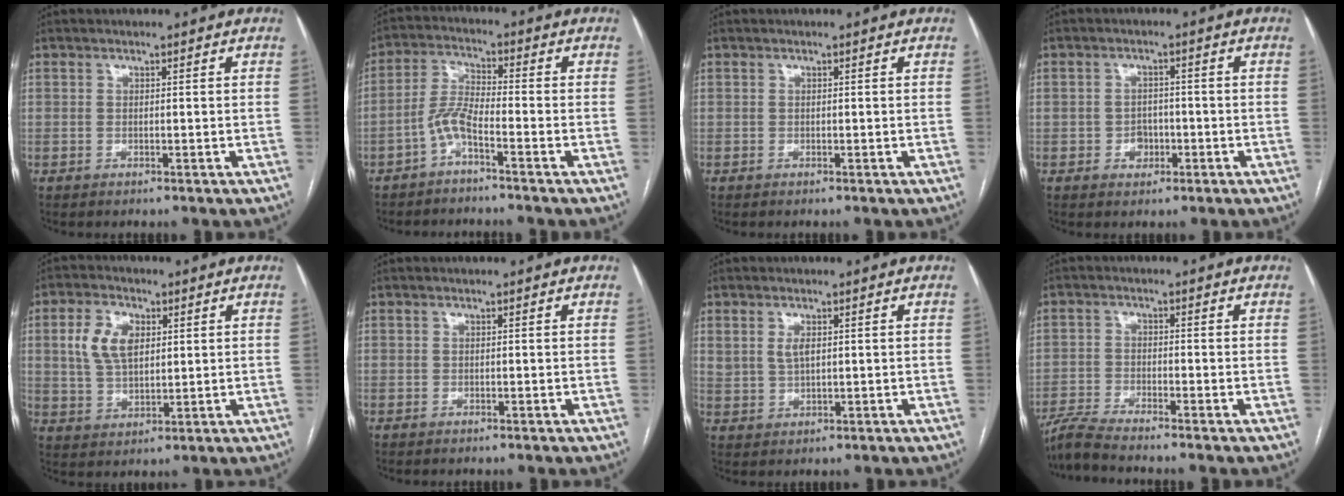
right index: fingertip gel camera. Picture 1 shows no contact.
{"total": 4.5, "force": [-2.9, 0.5, 3.4], "torque": [-0.078, 0.009, -0.063]}
{"total": 0.0}
{"total": 2.8, "force": [-0.8, 2.3, 1.3], "torque": [-0.016, 0.008, -0.006]}
{"total": 7.8, "force": [2.2, 4.6, 5.9], "torque": [-0.131, 0.015, 0.049]}
{"total": 0.0}
{"total": 3.0, "force": [1.3, 1.6, 2.2], "torque": [-0.050, 0.005, 0.030]}
{"total": 5.1, "force": [-4.6, -1.1, 1.8], "torque": [-0.038, -0.020, -0.091]}